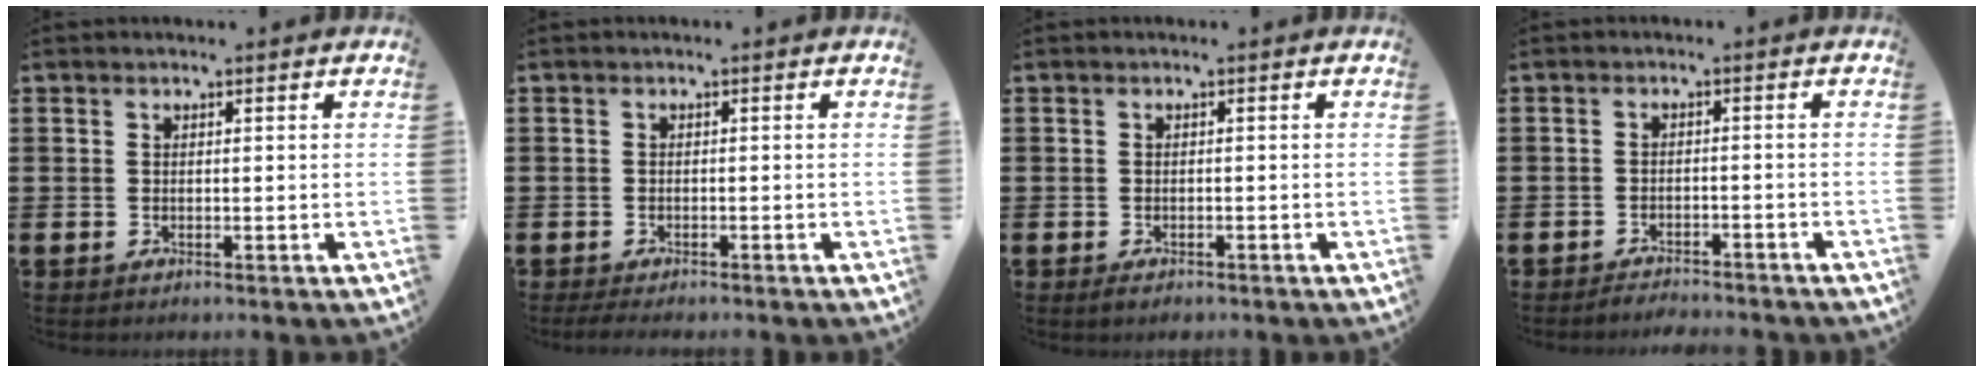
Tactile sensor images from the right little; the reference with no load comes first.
{"total": 1.0, "force": [-0.9, 0.1, 0.5], "torque": [-0.009, -0.003, -0.017]}
{"total": 0.8, "force": [-0.6, 0.3, 0.4], "torque": [-0.001, -0.006, -0.014]}
{"total": 1.9, "force": [-1.9, 0.0, -0.1], "torque": [-0.004, 0.005, -0.041]}